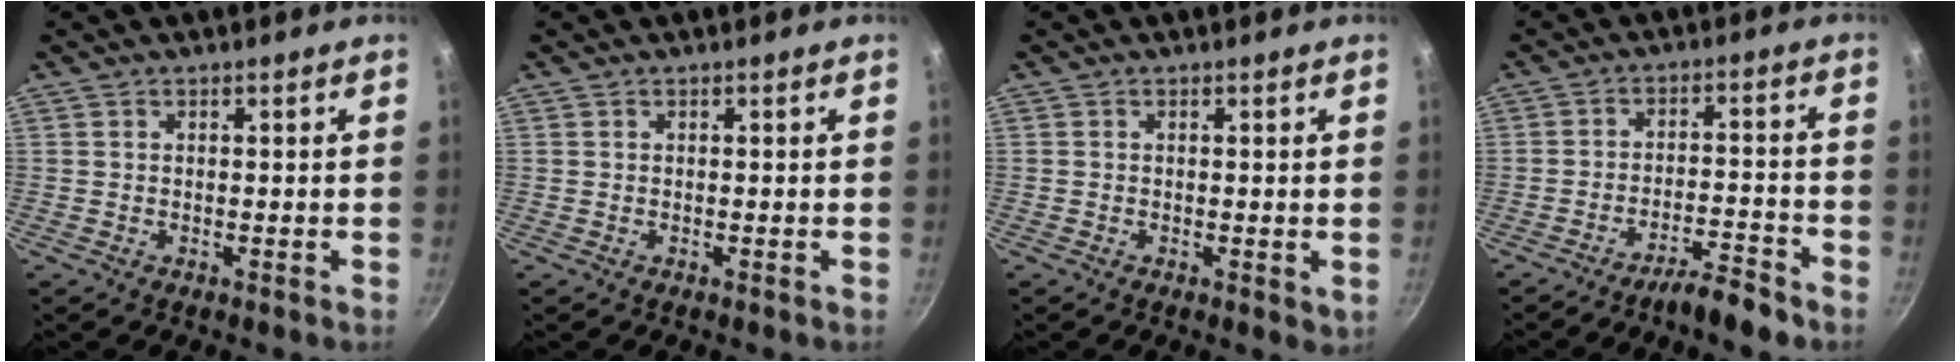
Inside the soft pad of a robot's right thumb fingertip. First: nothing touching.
{"total": 0.0}
{"total": 1.3, "force": [0.2, 0.6, 1.1], "torque": [-0.015, -0.004, 0.001]}
{"total": 6.3, "force": [-5.1, 0.9, 3.6], "torque": [-0.062, 0.044, -0.084]}